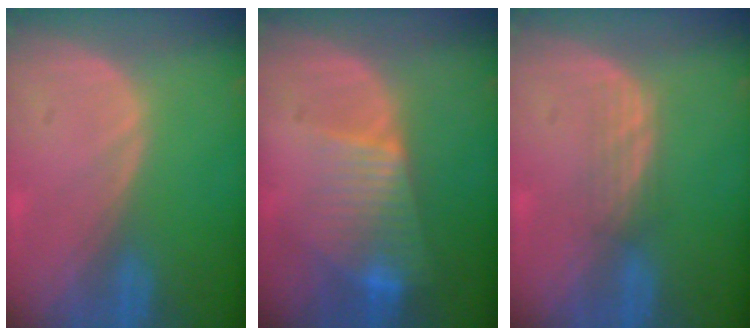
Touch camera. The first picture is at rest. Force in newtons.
{"total": 7.8, "press": 6.7, "slide": 4.1}
{"total": 2.3, "press": 2.2, "slide": 0.3}